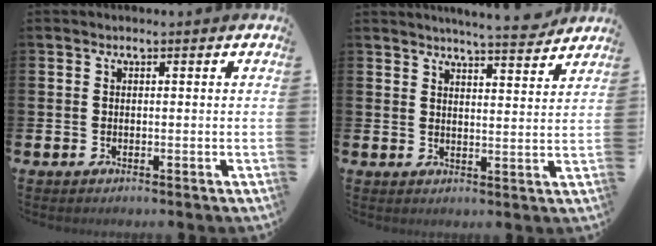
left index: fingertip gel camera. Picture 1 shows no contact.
{"total": 5.6, "force": [5.5, -0.4, 0.9], "torque": [-0.019, -0.037, 0.095]}